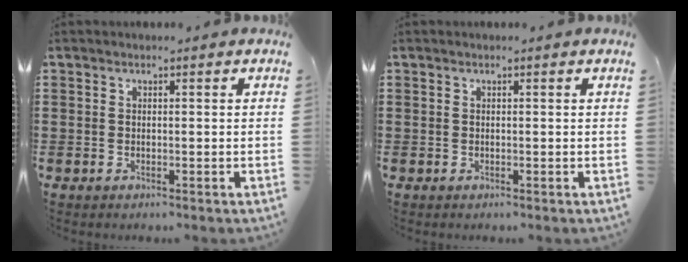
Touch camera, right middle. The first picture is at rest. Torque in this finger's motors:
{"motor_torque": [0.04, -0.06, -0.01, 0.01]}